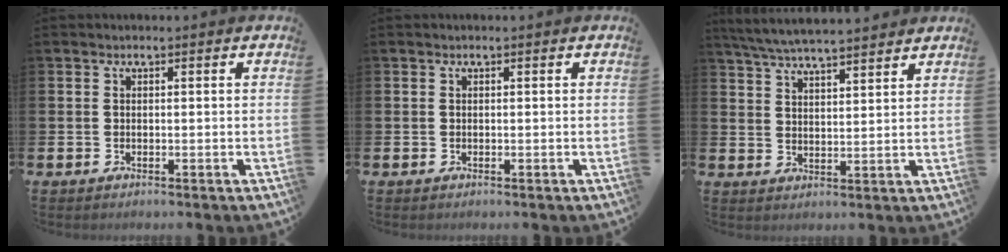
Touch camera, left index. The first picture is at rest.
{"total": 0.0}
{"total": 5.5, "force": [5.3, 0.2, 1.3], "torque": [-0.051, -0.023, 0.098]}